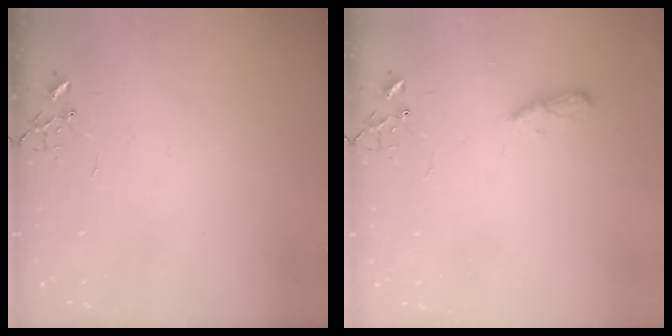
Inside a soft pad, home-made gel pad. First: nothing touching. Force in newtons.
{"total": 5.1, "press": 5.1, "slide": 0.5}